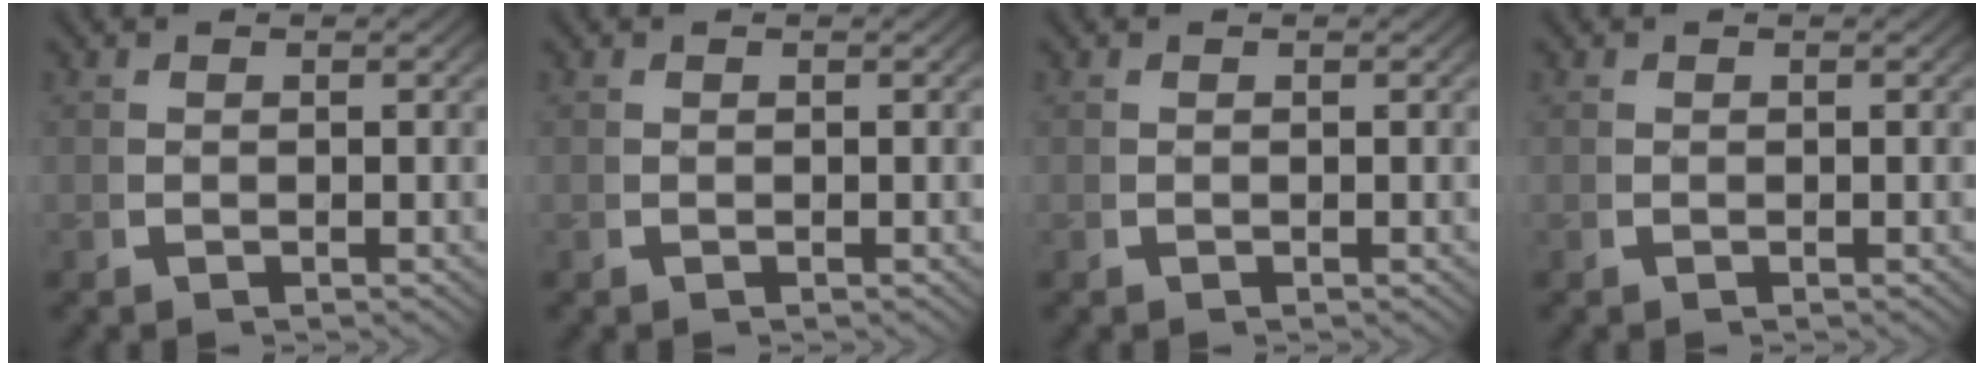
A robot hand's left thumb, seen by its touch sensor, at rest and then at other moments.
{"total": 0.0}
{"total": 0.0}
{"total": 0.0}